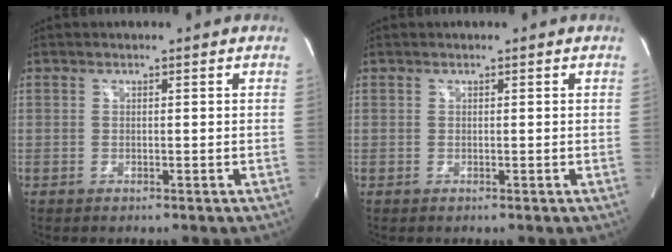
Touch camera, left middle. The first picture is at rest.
{"total": 0.0}